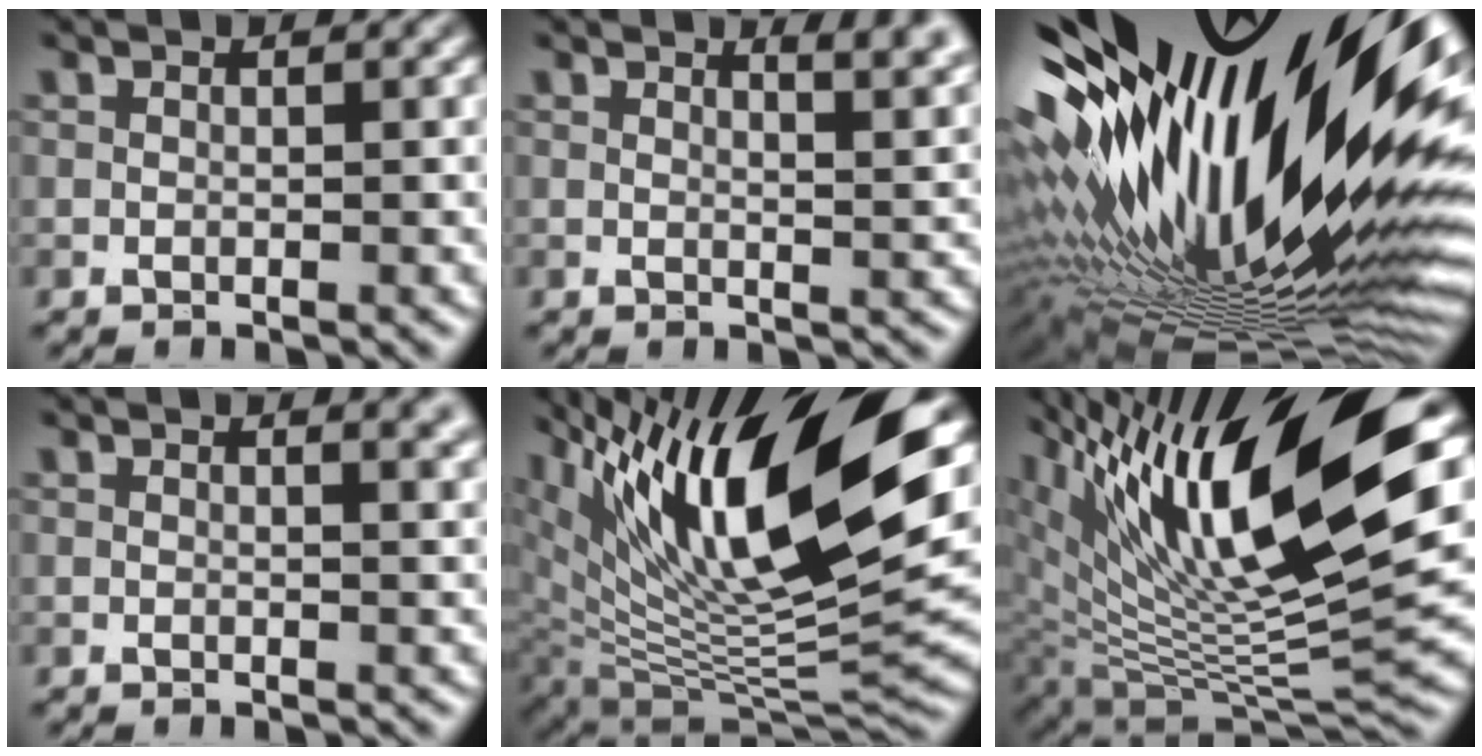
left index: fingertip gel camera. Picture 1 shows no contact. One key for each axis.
{"total": 4.1, "fx": 2.6, "fy": 1.4, "fz": 2.9, "tx": -0.018, "ty": 0.021, "tz": 0.025}
{"total": 20.4, "fx": 1.9, "fy": 7.0, "fz": 19.0, "tx": -0.335, "ty": -0.024, "tz": 0.038}
{"total": 3.0, "fx": 1.7, "fy": 1.3, "fz": 2.1, "tx": -0.004, "ty": 0.013, "tz": 0.013}
{"total": 18.0, "fx": 8.0, "fy": 6.5, "fz": 14.7, "tx": -0.246, "ty": 0.018, "tz": 0.151}
{"total": 16.3, "fx": 7.1, "fy": 5.0, "fz": 13.7, "tx": -0.249, "ty": 0.011, "tz": 0.131}